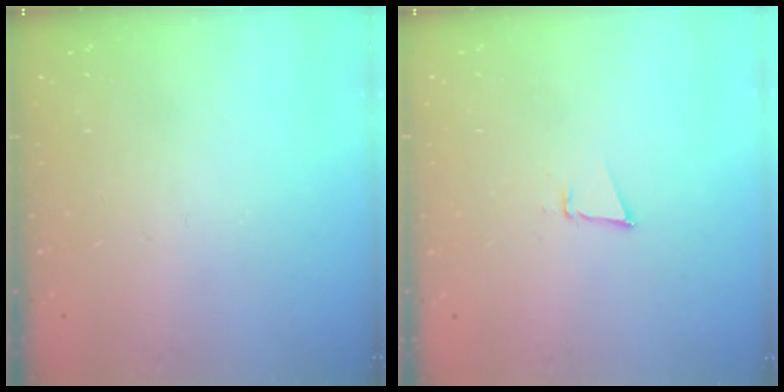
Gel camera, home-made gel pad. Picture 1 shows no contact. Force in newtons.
{"total": 2.7, "press": 2.6, "slide": 0.8}